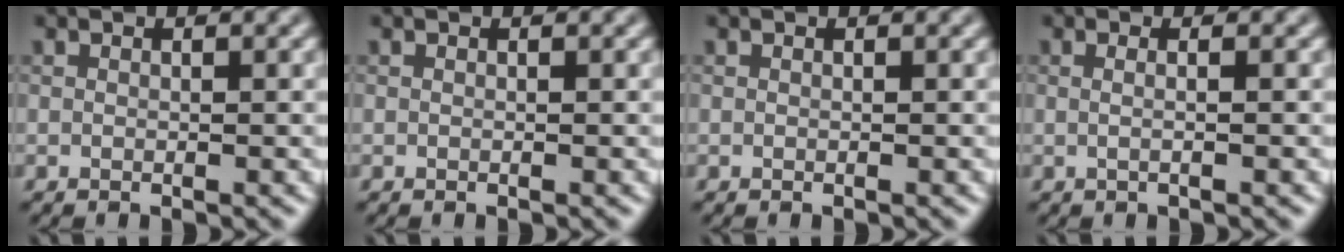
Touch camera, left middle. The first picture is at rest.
{"total": 0.0}
{"total": 0.0}
{"total": 2.0, "force": [0.2, 1.0, 1.8], "torque": [-0.005, 0.003, -0.015]}